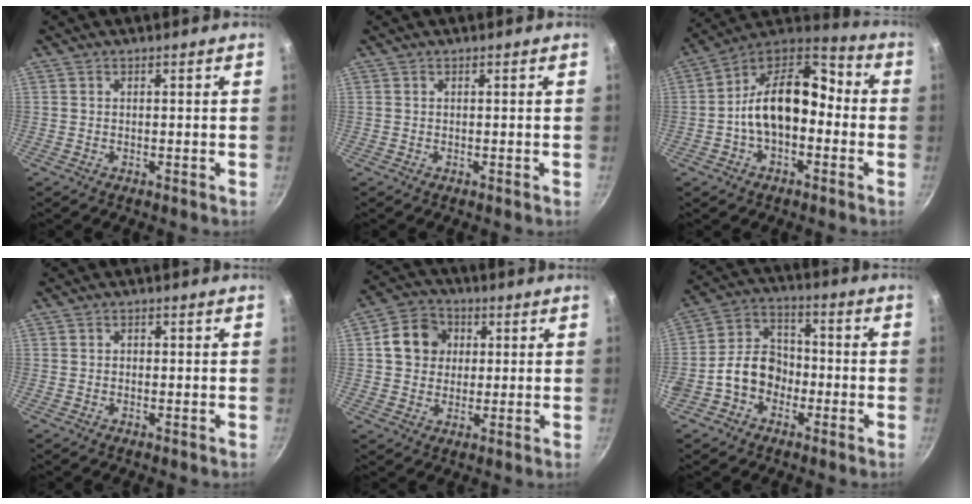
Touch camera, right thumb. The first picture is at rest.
{"total": 0.0}
{"total": 17.0, "force": [-2.0, 10.9, 12.9], "torque": [-0.186, 0.060, -0.051]}
{"total": 1.0, "force": [0.0, 0.9, 0.5], "torque": [-0.006, 0.006, 0.000]}
{"total": 9.4, "force": [2.0, 8.1, 4.3], "torque": [-0.045, 0.011, 0.022]}
{"total": 10.2, "force": [-3.1, 8.1, 5.3], "torque": [-0.054, 0.042, -0.068]}